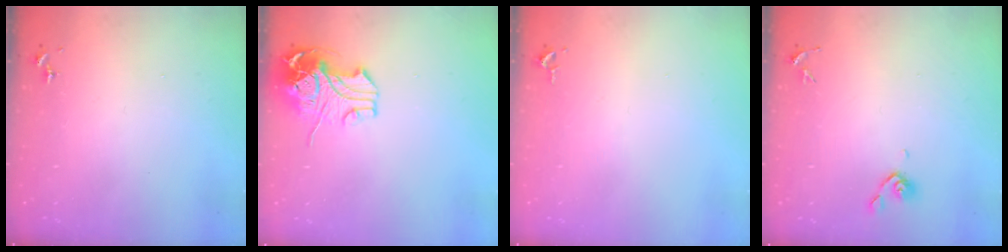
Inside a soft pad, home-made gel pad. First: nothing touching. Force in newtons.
{"total": 11.8, "press": 11.7, "slide": 2.1}
{"total": 2.6, "press": 2.6, "slide": 0.4}
{"total": 5.1, "press": 4.9, "slide": 1.2}